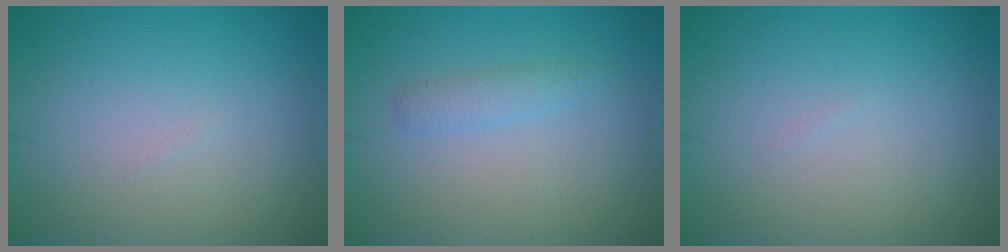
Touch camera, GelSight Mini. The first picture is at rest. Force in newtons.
{"total": 1.4, "press": 1.4, "slide": 0.1}
{"total": 0.0}